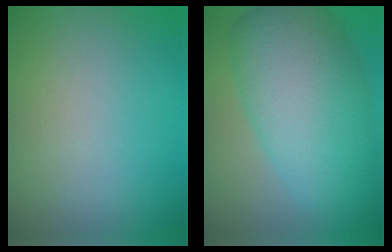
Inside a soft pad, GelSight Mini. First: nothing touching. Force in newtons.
{"total": 10.7, "press": 10.7, "slide": 0.3}